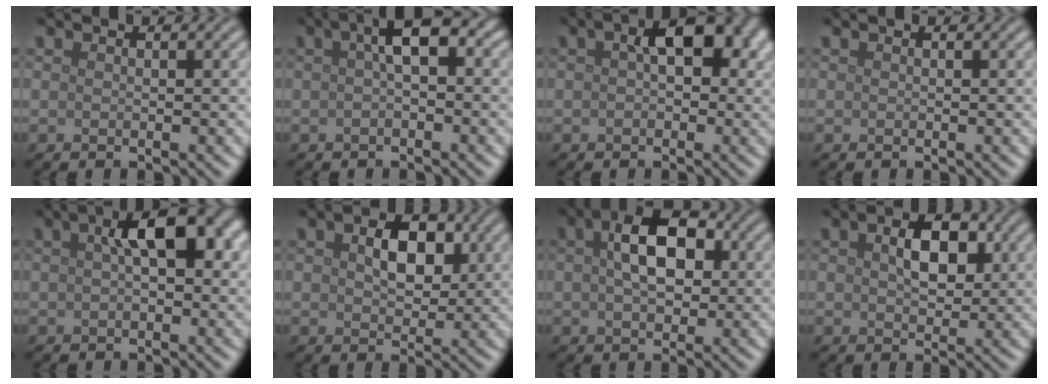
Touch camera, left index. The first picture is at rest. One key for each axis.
{"total": 3.3, "fx": 0.6, "fy": 0.9, "fz": 3.1, "tx": -0.049, "ty": 0.013, "tz": 0.001}
{"total": 5.2, "fx": 1.2, "fy": 2.9, "fz": 4.2, "tx": -0.048, "ty": 0.007, "tz": 0.008}
{"total": 0.0}
{"total": 5.8, "fx": 1.3, "fy": 2.3, "fz": 5.1, "tx": -0.066, "ty": 0.013, "tz": 0.013}
{"total": 4.3, "fx": 1.0, "fy": 2.7, "fz": 3.1, "tx": -0.056, "ty": 0.004, "tz": 0.012}
{"total": 6.3, "fx": 1.1, "fy": 3.7, "fz": 5.0, "tx": -0.077, "ty": 0.014, "tz": 0.010}
{"total": 4.2, "fx": 0.9, "fy": 2.6, "fz": 3.2, "tx": -0.055, "ty": 0.005, "tz": 0.014}